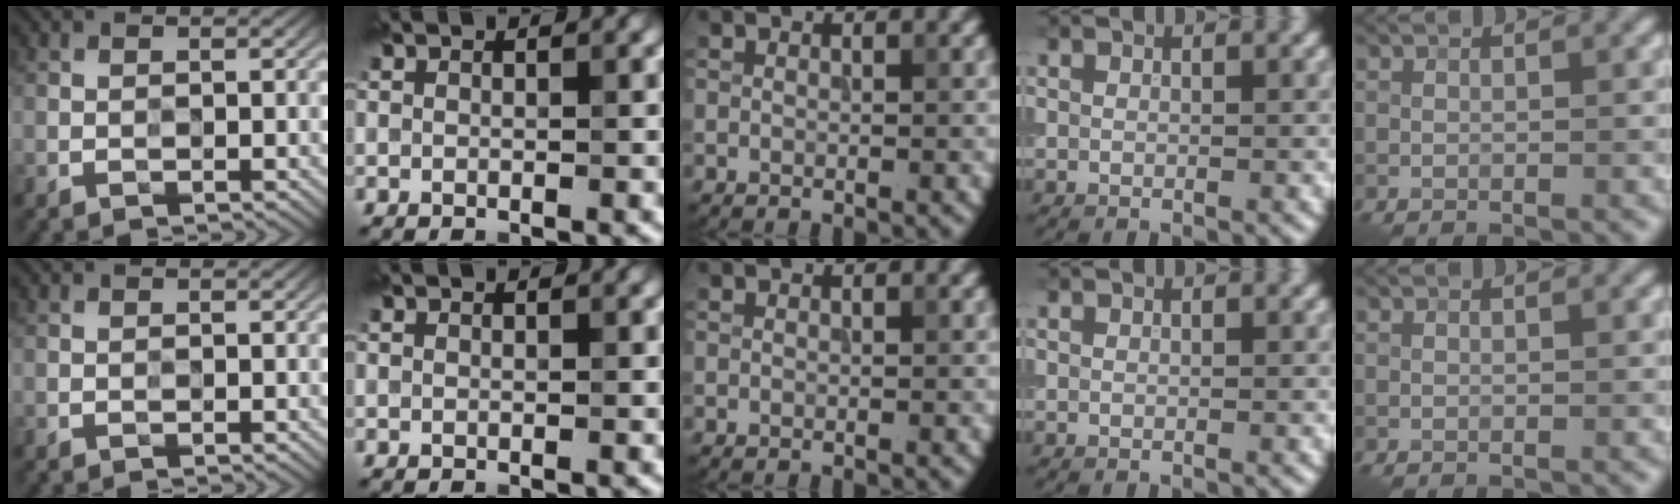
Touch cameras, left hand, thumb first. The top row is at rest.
{}